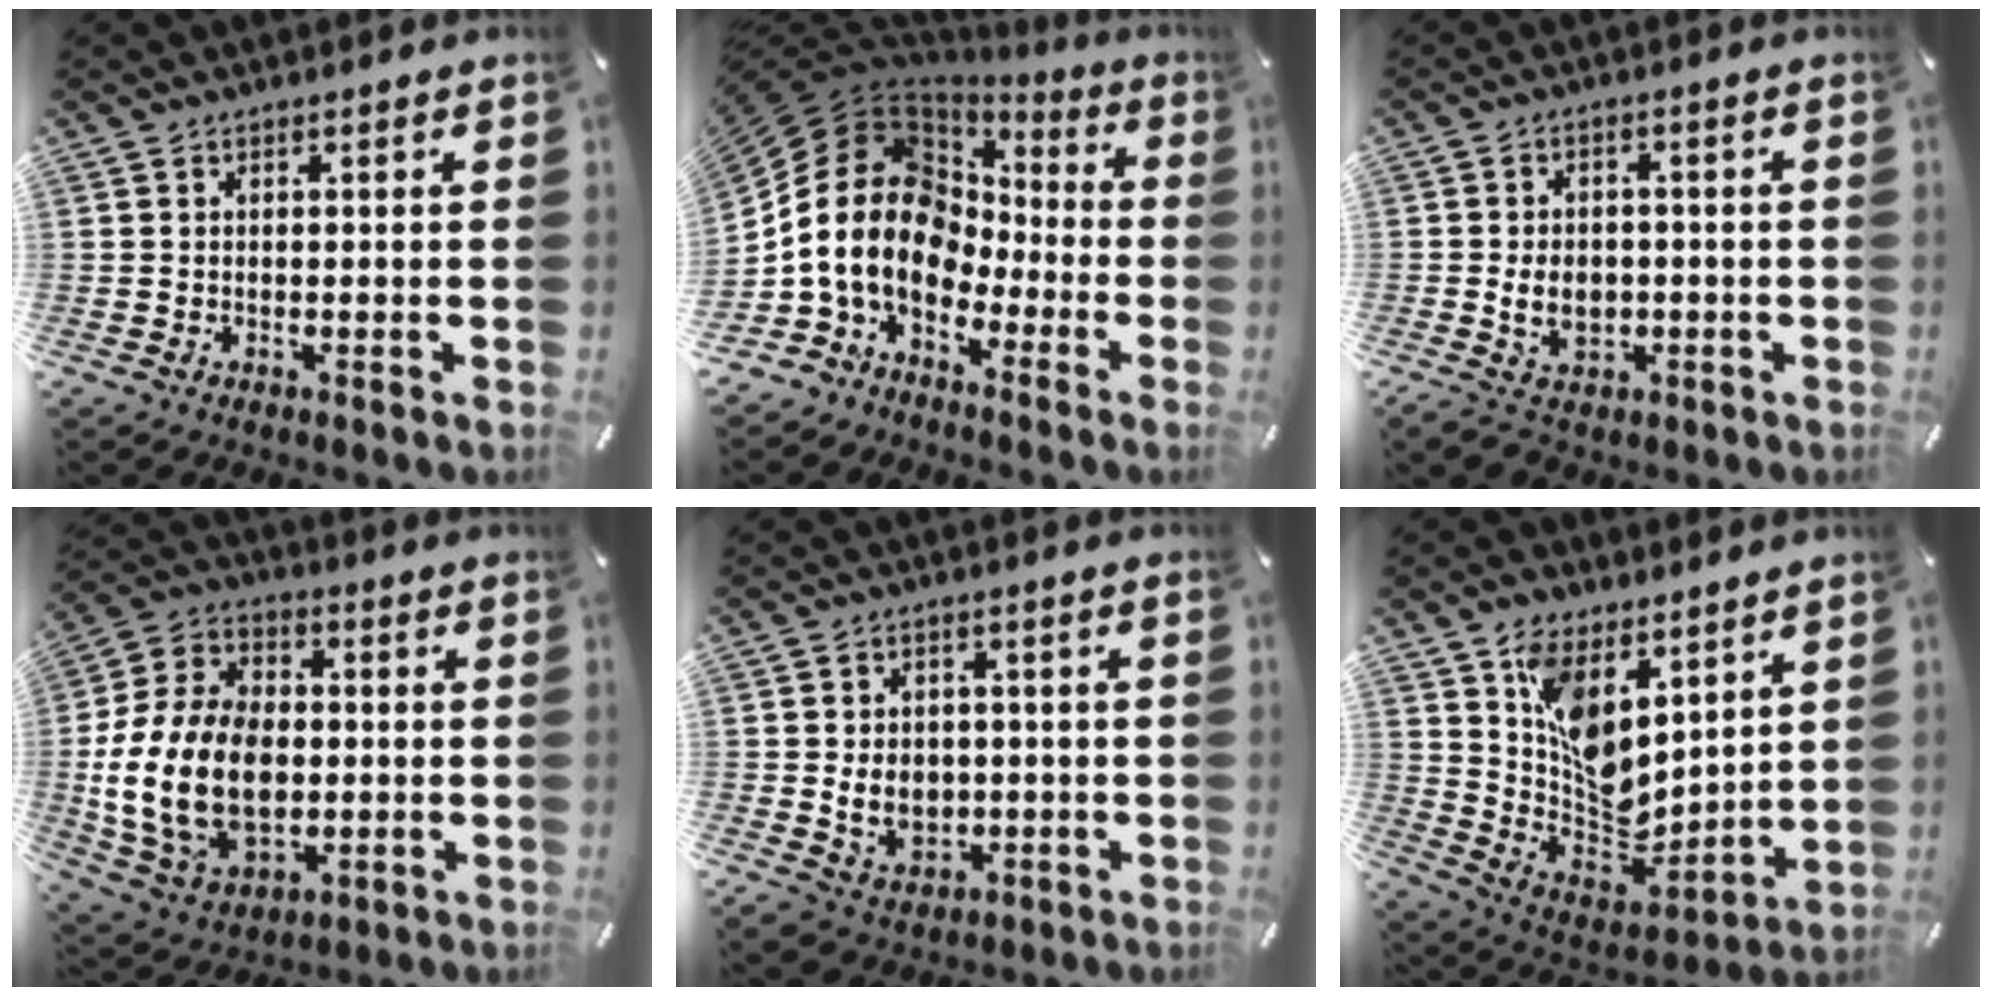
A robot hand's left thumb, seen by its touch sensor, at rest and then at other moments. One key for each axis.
{"total": 18.0, "fx": -2.6, "fy": 13.8, "fz": 11.3, "tx": -0.253, "ty": 0.002, "tz": -0.053}
{"total": 7.2, "fx": -1.3, "fy": 5.8, "fz": 4.1, "tx": -0.078, "ty": 0.003, "tz": -0.025}
{"total": 20.2, "fx": -2.6, "fy": 14.6, "fz": 13.7, "tx": -0.303, "ty": 0.008, "tz": -0.044}
{"total": 7.2, "fx": -0.8, "fy": 6.2, "fz": 3.5, "tx": -0.066, "ty": 0.009, "tz": -0.012}
{"total": 11.5, "fx": 5.0, "fy": 8.1, "fz": 6.5, "tx": -0.117, "ty": -0.046, "tz": 0.107}